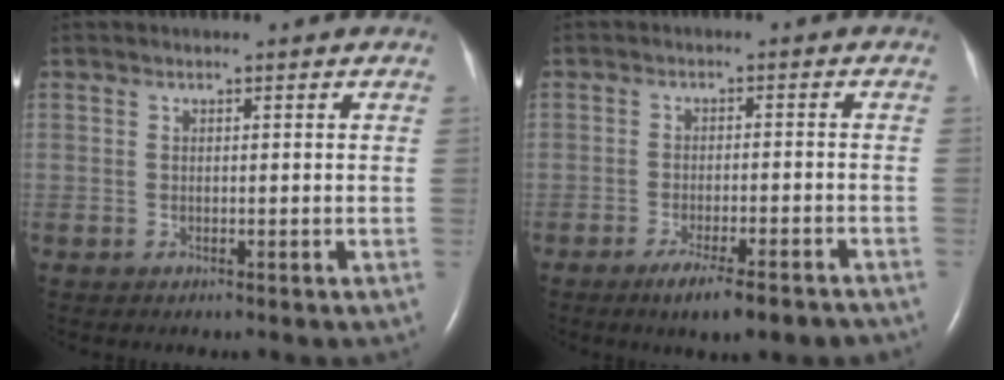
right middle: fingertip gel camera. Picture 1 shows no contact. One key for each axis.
{"total": 8.4, "fx": -6.3, "fy": 1.1, "fz": 5.5, "tx": -0.073, "ty": -0.013, "tz": -0.088}